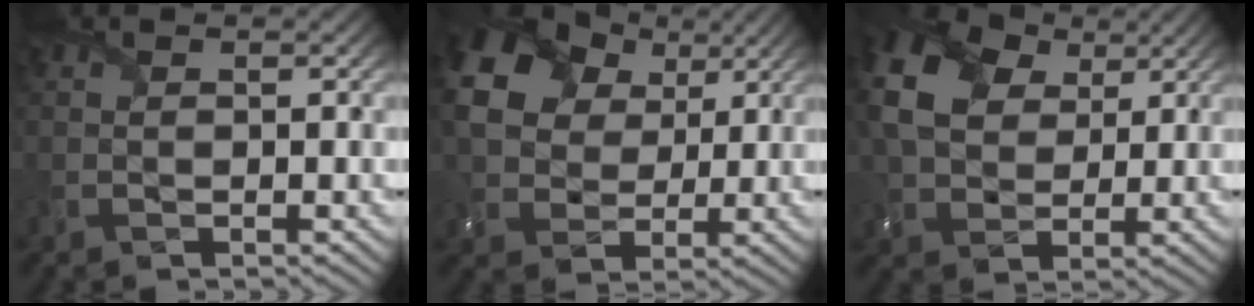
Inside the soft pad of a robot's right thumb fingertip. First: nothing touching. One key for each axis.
{"total": 15.9, "fx": 6.6, "fy": 11.6, "fz": 8.6, "tx": -0.235, "ty": 0.047, "tz": 0.129}
{"total": 12.9, "fx": 4.7, "fy": 9.0, "fz": 7.9, "tx": -0.211, "ty": 0.024, "tz": 0.081}